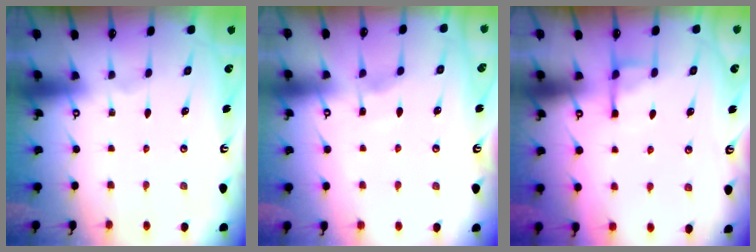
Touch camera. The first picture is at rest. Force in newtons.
{"total": 3.0, "press": 2.9, "slide": 0.4}
{"total": 6.4, "press": 6.4, "slide": 0.6}